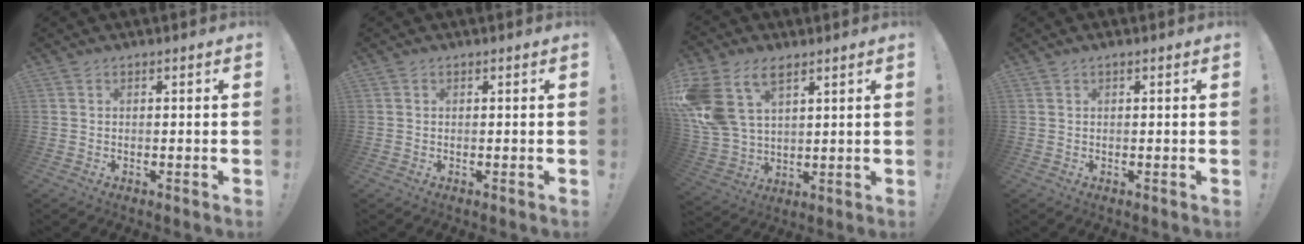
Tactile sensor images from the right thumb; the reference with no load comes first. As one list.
[{"total": 0.0}, {"total": 15.6, "force": [7.8, 9.8, 9.3], "torque": [-0.206, -0.033, 0.151]}, {"total": 0.0}]